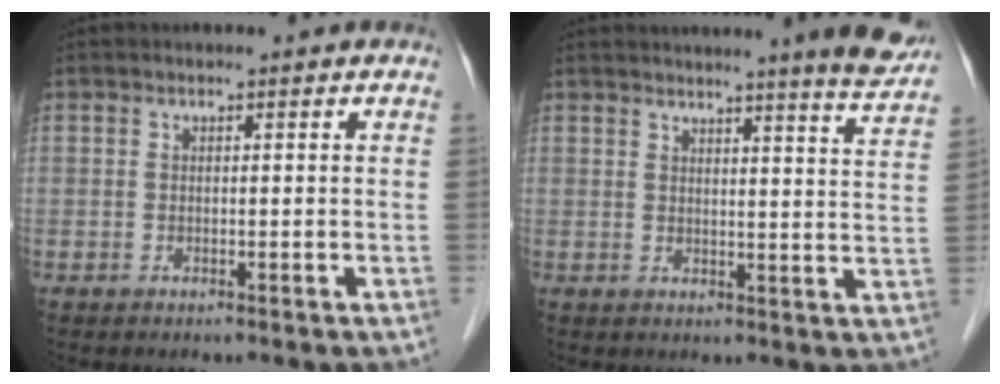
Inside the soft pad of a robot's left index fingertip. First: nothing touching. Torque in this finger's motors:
{"motor_torque": [1.06, -1.08, 0.65, 0.09]}